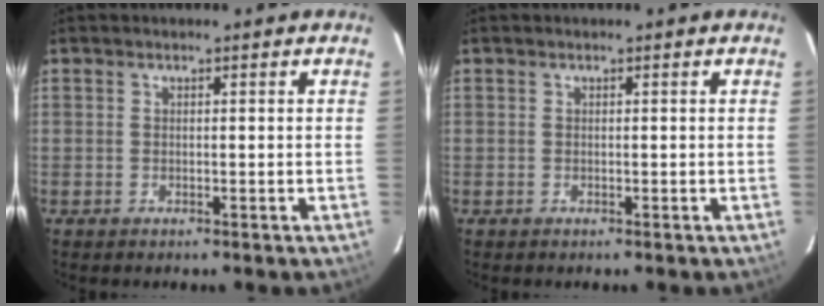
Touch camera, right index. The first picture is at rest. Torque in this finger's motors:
{"motor_torque": [0.45, 0.45, 0.04, 0.00]}